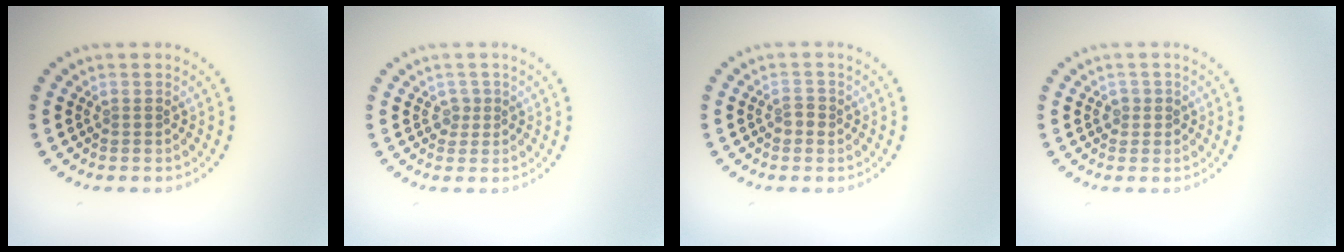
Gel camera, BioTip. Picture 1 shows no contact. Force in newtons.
{"total": 1.2, "press": 0.9, "slide": 0.7}
{"total": 1.1, "press": 1.0, "slide": 0.3}
{"total": 1.2, "press": 1.0, "slide": 0.6}